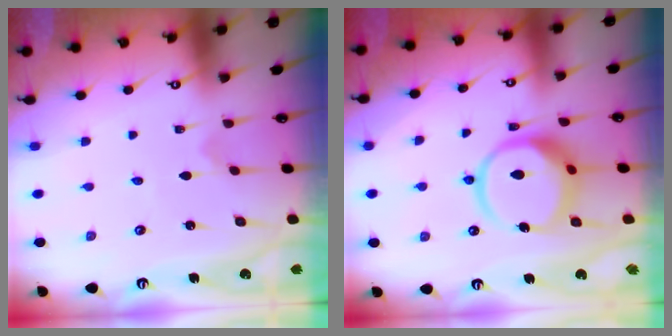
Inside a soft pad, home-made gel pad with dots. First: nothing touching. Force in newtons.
{"total": 12.7, "press": 12.6, "slide": 1.5}